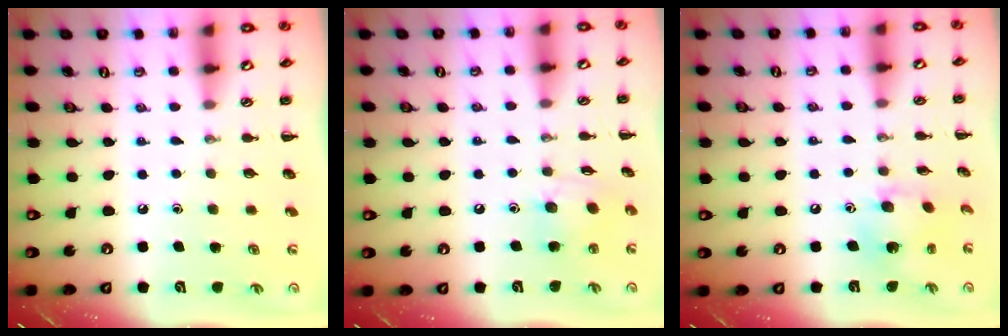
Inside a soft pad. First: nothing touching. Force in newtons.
{"total": 7.3, "press": 7.3, "slide": 0.7}
{"total": 7.5, "press": 7.5, "slide": 0.5}